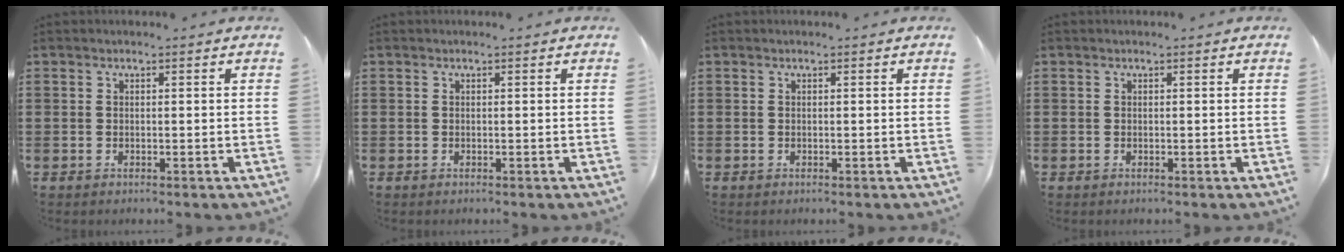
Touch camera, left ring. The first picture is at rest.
{"total": 0.0}
{"total": 0.0}
{"total": 0.0}